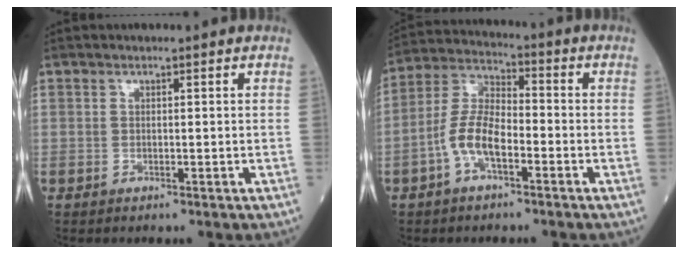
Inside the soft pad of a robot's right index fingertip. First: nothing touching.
{"total": 8.7, "force": [-3.4, 3.7, 7.1], "torque": [-0.165, 0.018, -0.069]}